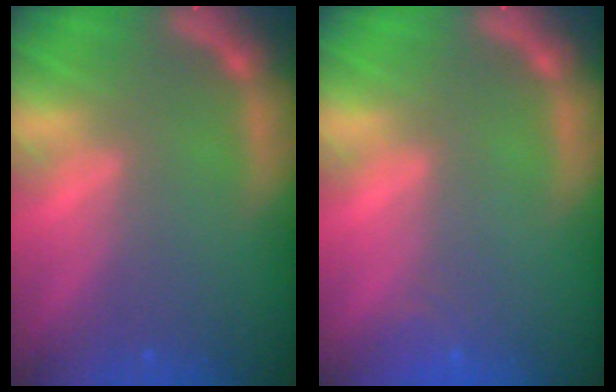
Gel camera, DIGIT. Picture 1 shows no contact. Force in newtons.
{"total": 1.4}